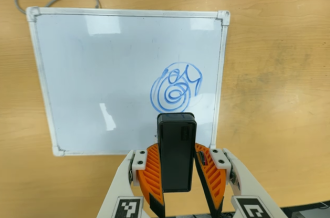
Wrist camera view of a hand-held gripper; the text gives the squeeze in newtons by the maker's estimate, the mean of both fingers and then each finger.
{"total": 4.4, "left": 4.3, "right": 4.6}